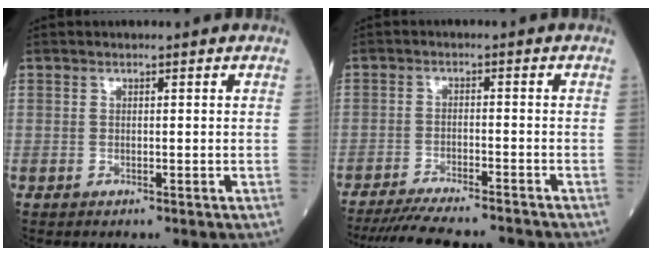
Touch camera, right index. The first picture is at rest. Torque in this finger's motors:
{"motor_torque": [-0.10, -1.12, 0.47, 0.15]}